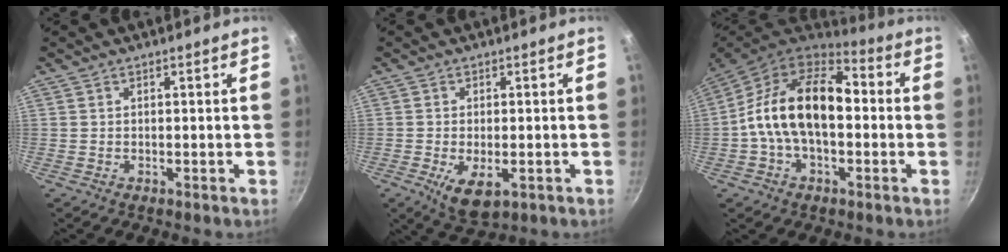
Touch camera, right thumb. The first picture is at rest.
{"total": 6.5, "force": [-2.2, 3.1, 5.3], "torque": [-0.090, -0.008, -0.028]}
{"total": 19.2, "force": [-0.3, 11.3, 15.6], "torque": [-0.267, 0.043, -0.013]}